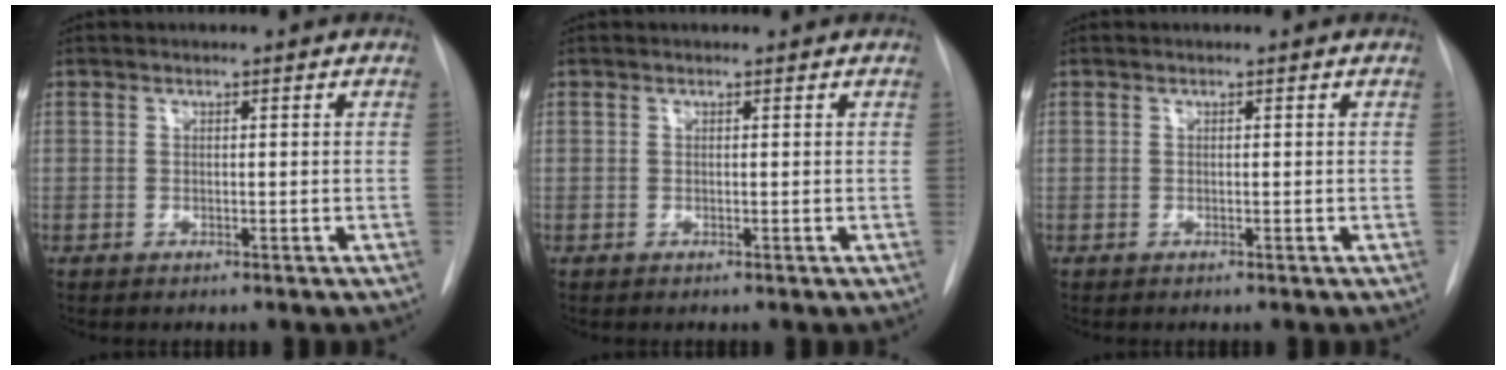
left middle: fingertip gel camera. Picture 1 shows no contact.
{"total": 0.0}
{"total": 0.0}